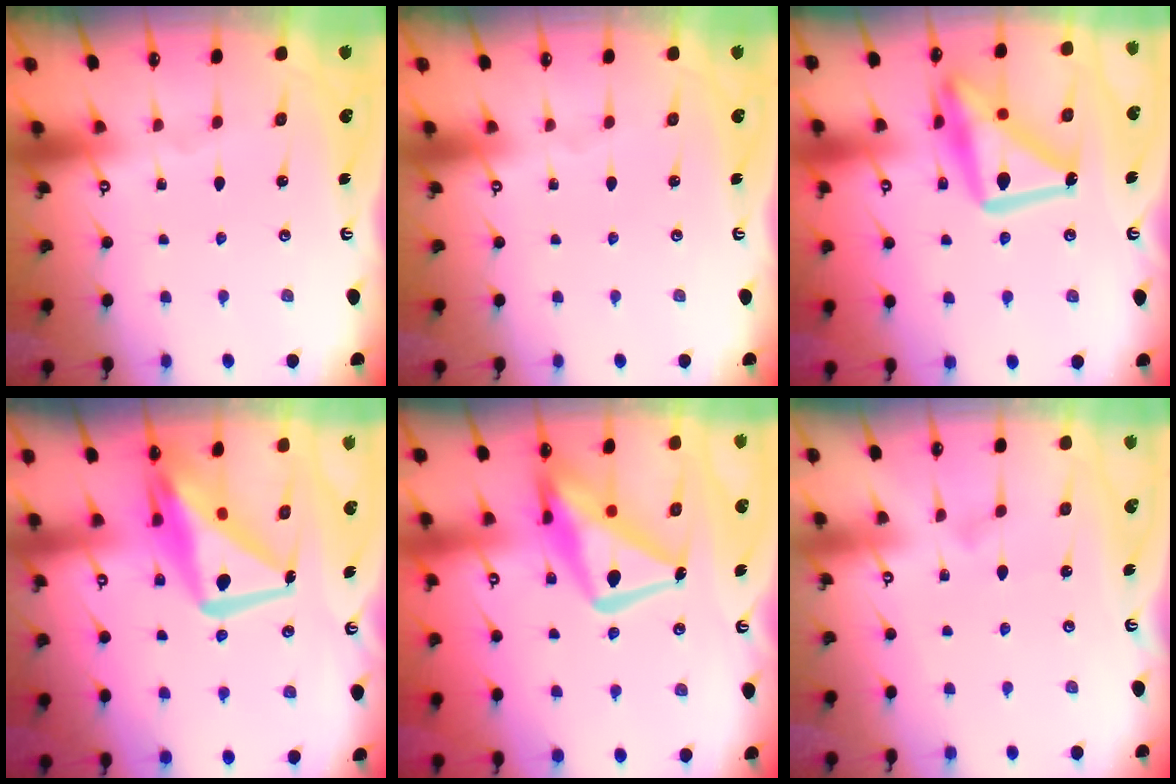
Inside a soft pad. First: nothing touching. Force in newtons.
{"total": 0.0}
{"total": 18.5, "press": 18.4, "slide": 1.6}
{"total": 15.7, "press": 15.6, "slide": 1.4}
{"total": 16.7, "press": 16.7, "slide": 1.5}
{"total": 5.8, "press": 5.8, "slide": 0.4}